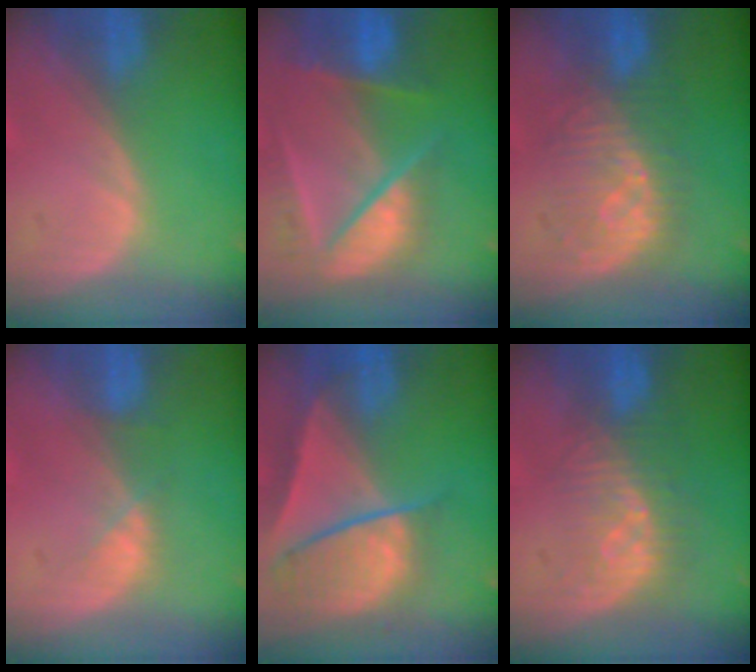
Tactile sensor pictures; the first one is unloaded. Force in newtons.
{"total": 9.8, "press": 8.2, "slide": 5.3}
{"total": 7.9, "press": 7.9, "slide": 0.5}
{"total": 2.3, "press": 2.2, "slide": 0.7}
{"total": 9.5, "press": 8.1, "slide": 5.0}
{"total": 8.3, "press": 7.3, "slide": 4.0}